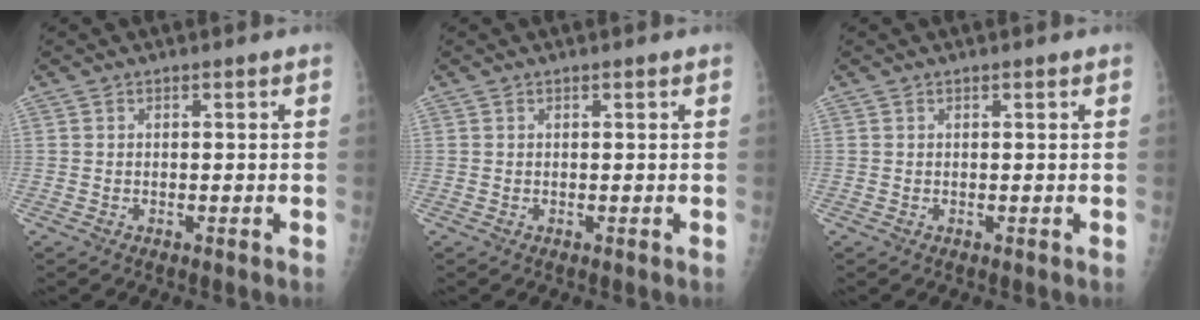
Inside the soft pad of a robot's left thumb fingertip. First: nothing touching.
{"total": 0.0}
{"total": 0.0}